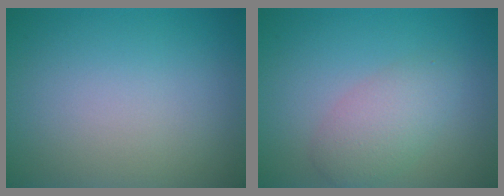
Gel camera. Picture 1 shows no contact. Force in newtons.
{"total": 3.2, "press": 3.2, "slide": 0.1}